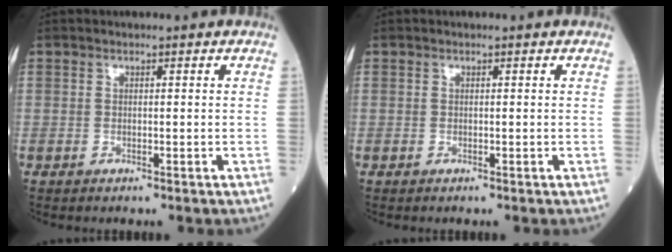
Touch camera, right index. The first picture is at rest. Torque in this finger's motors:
{"motor_torque": [0.01, 0.01, 0.04, 0.01]}